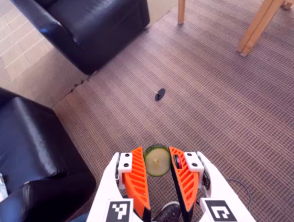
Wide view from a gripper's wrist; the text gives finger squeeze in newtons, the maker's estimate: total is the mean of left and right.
{"total": 9.4, "left": 9.5, "right": 9.4}